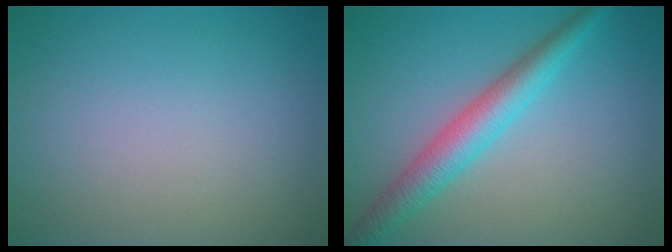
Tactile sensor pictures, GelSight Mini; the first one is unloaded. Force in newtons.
{"total": 4.3, "press": 4.3, "slide": 0.1}